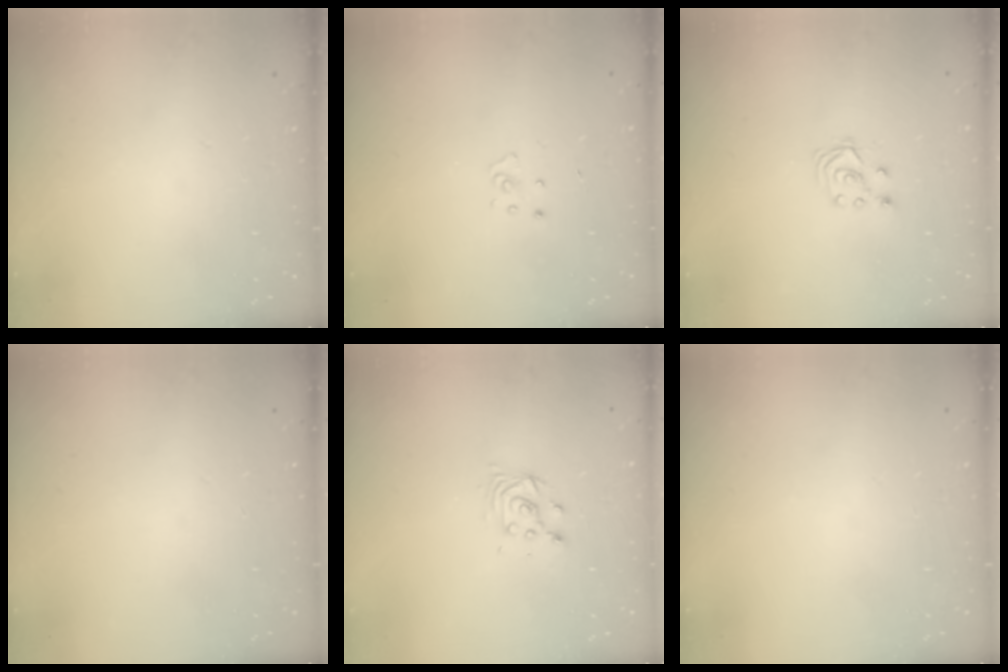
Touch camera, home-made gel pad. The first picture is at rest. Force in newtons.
{"total": 2.7, "press": 2.7, "slide": 0.3}
{"total": 2.8, "press": 2.7, "slide": 0.7}
{"total": 0.0}
{"total": 4.0, "press": 4.0, "slide": 0.3}
{"total": 0.0}